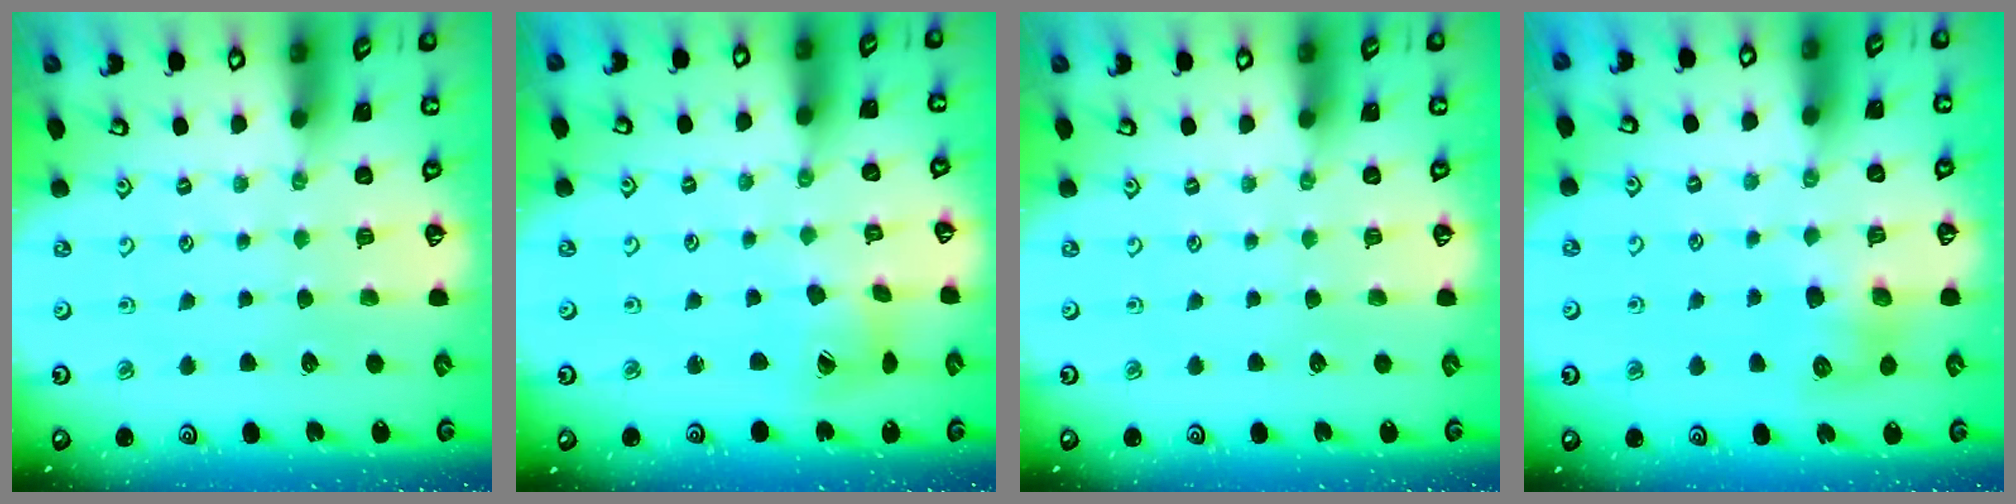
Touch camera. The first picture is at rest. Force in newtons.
{"total": 9.0, "press": 8.9, "slide": 0.8}
{"total": 0.0}
{"total": 8.9, "press": 8.9, "slide": 0.7}